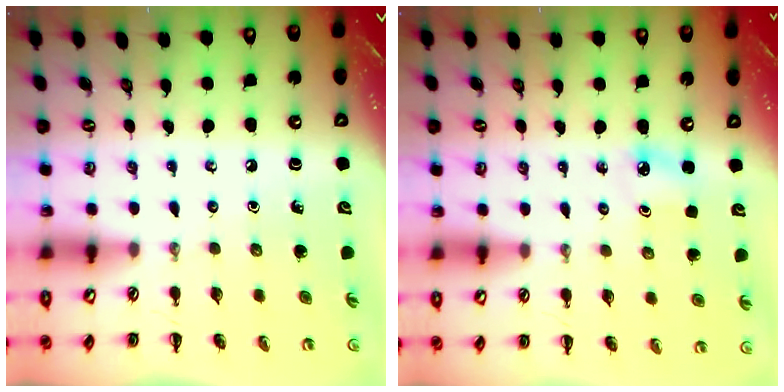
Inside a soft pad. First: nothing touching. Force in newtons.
{"total": 4.4, "press": 4.3, "slide": 1.2}